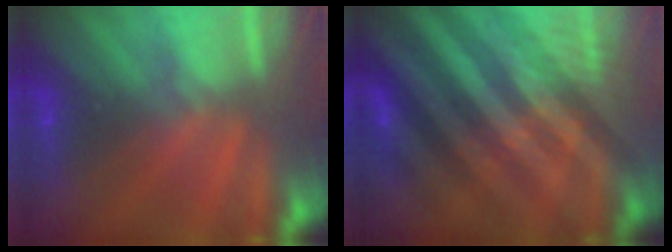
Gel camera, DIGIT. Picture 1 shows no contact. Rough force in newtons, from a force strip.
{"total": 4.7}